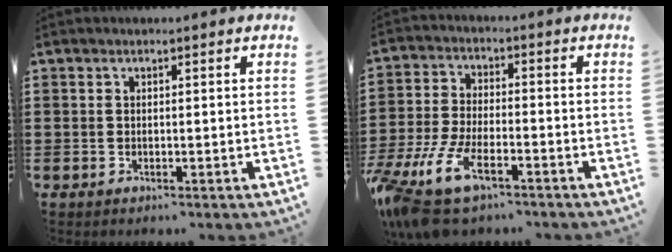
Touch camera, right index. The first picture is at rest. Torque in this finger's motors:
{"motor_torque": [1.09, 1.05, 1.05, 0.21]}